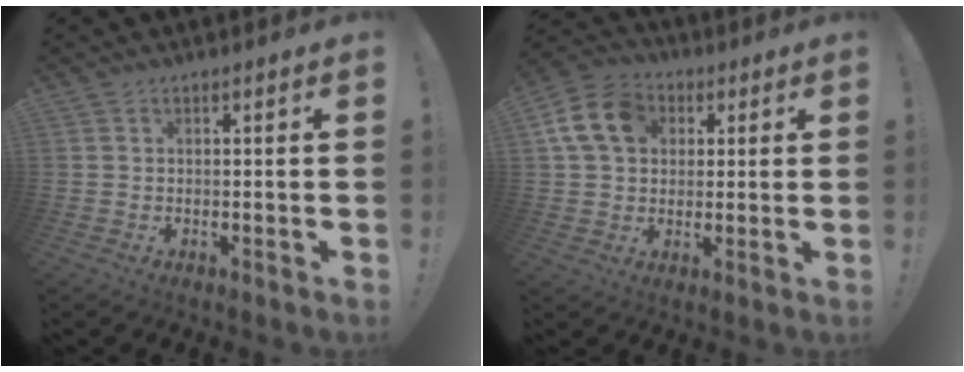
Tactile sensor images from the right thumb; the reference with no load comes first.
{"total": 14.0, "force": [4.0, 11.1, 7.7], "torque": [-0.124, 0.004, 0.083]}